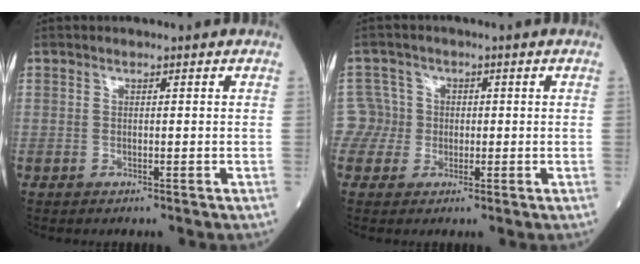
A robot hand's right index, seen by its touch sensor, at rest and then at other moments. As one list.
[{"total": 3.8, "force": [-0.5, 3.7, -0.4], "torque": [0.019, 0.016, -0.013]}]